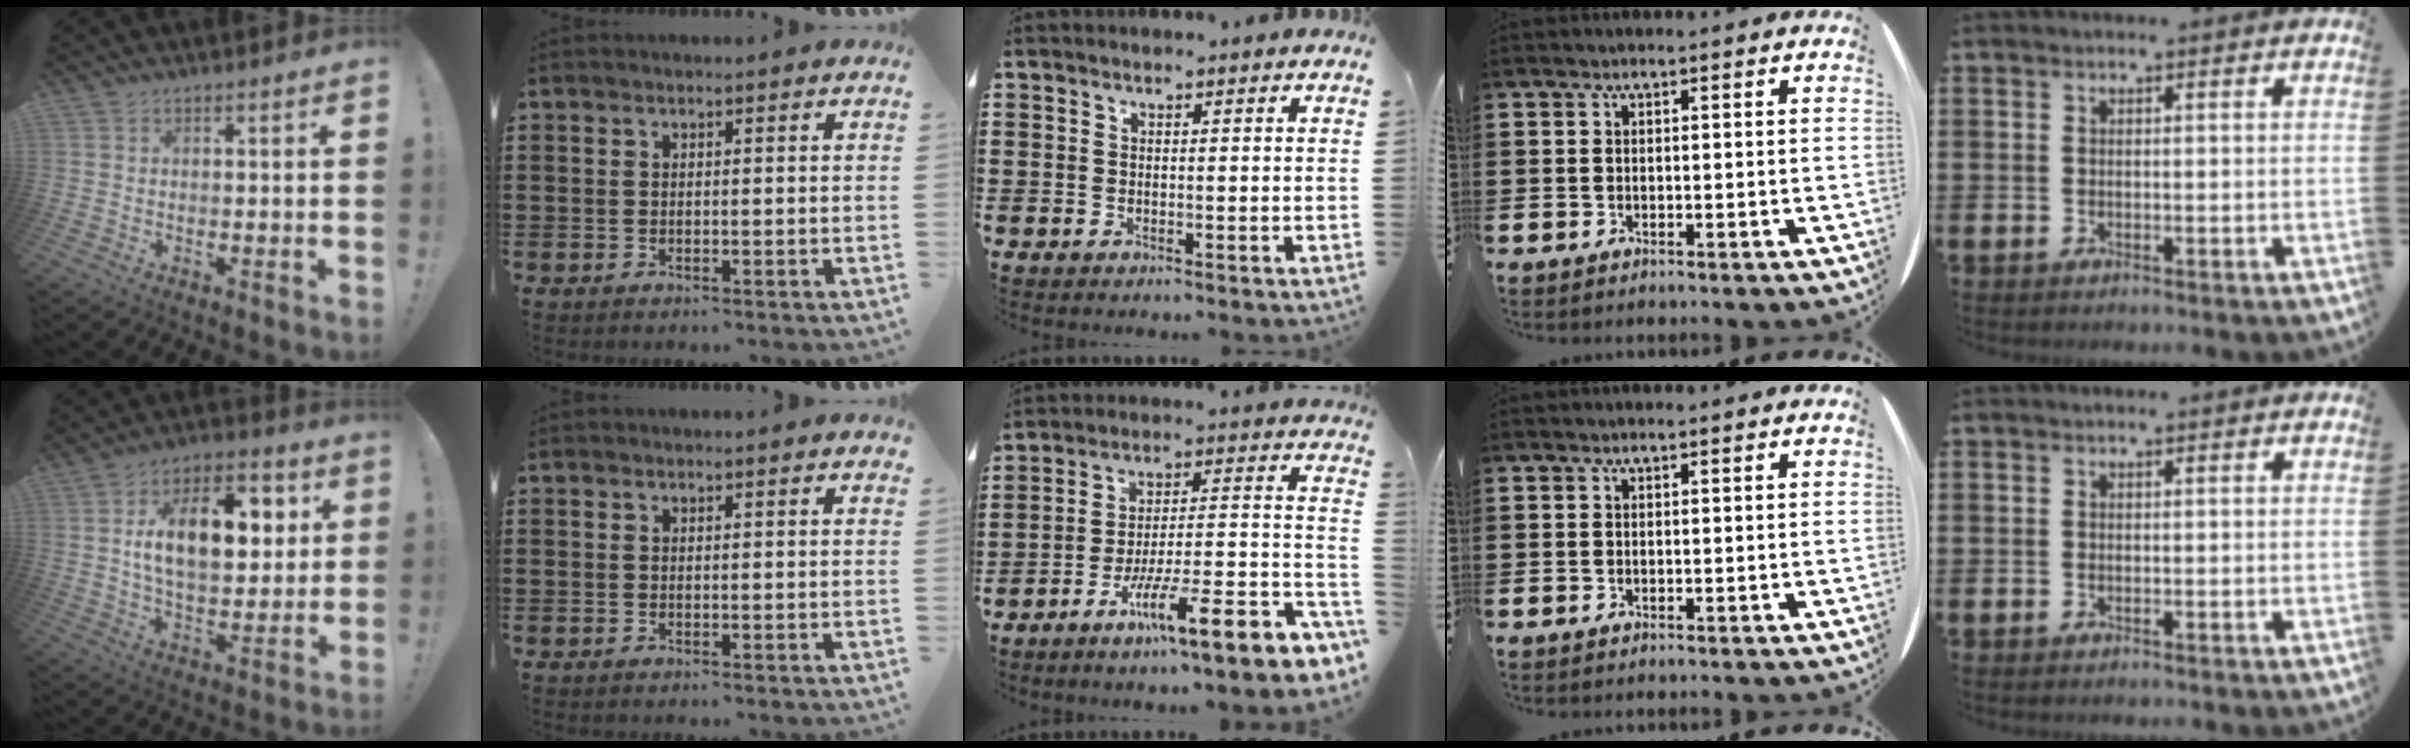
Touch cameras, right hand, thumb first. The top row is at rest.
{"thumb": {"total": 17.9, "force": [4.5, 10.8, 13.5], "torque": [-0.203, -0.002, 0.078]}, "middle": {"total": 9.9, "force": [-6.3, -0.2, 7.6], "torque": [-0.107, -0.020, -0.127]}}